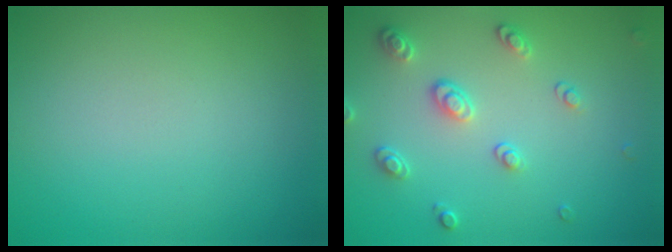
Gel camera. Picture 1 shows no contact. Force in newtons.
{"total": 2.7, "press": 2.6, "slide": 0.4}